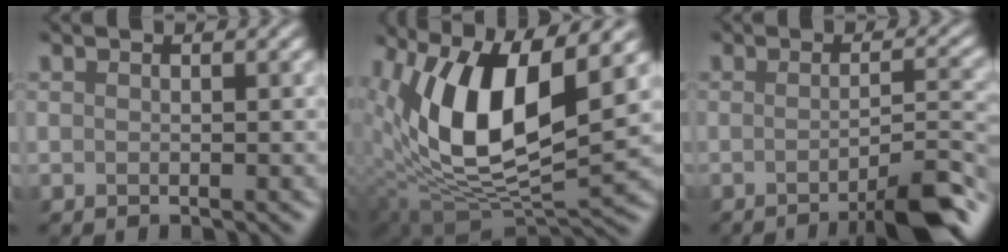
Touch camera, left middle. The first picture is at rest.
{"total": 11.5, "force": [3.5, 4.9, 9.9], "torque": [-0.189, -0.008, 0.066]}
{"total": 6.6, "force": [-3.5, 1.2, 5.5], "torque": [-0.063, 0.005, -0.061]}